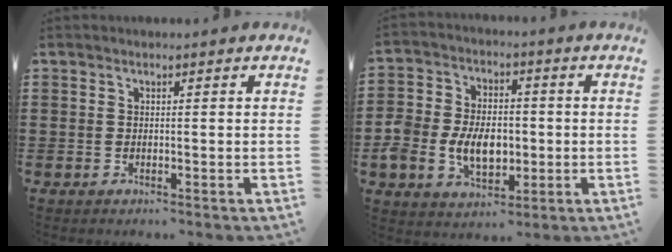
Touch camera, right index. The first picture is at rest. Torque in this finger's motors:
{"motor_torque": [1.12, -1.02, 0.64, 0.21]}